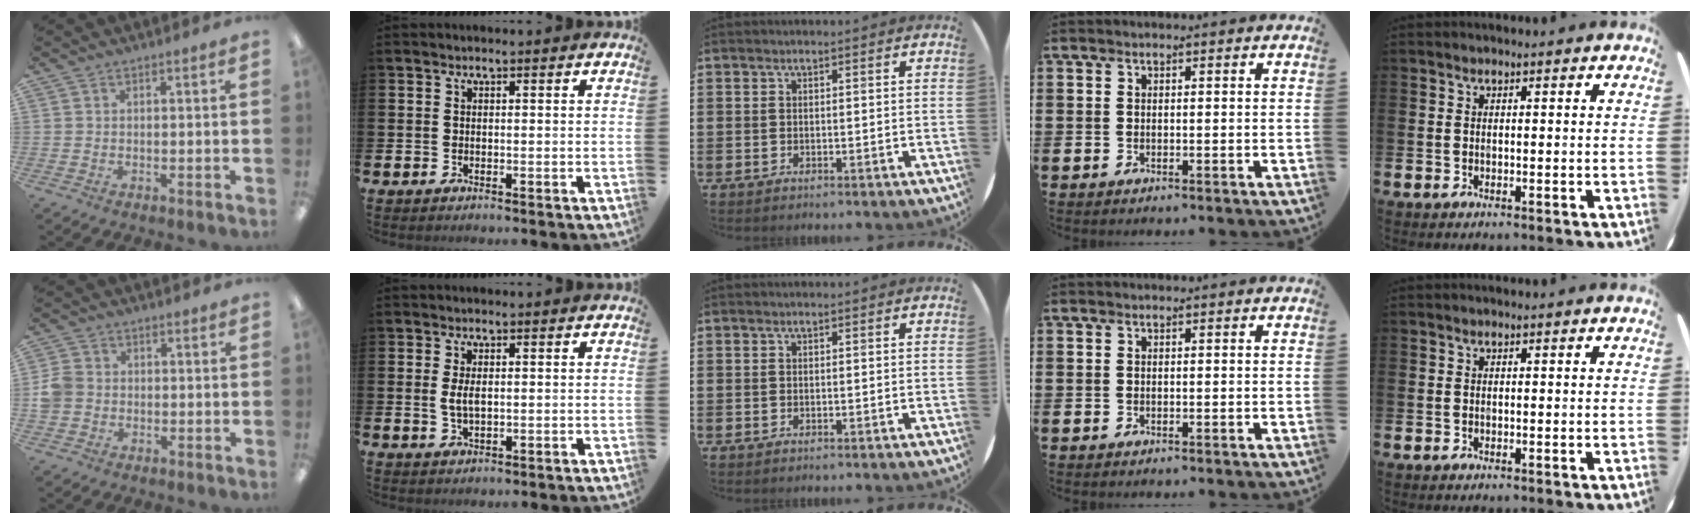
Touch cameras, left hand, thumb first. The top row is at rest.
{"thumb": {"total": 4.4, "force": [-0.6, 4.0, 1.8], "torque": [-0.033, 0.014, -0.008]}, "index": {"total": 2.5, "force": [0.4, 1.1, 2.2], "torque": [-0.039, 0.002, 0.003]}}